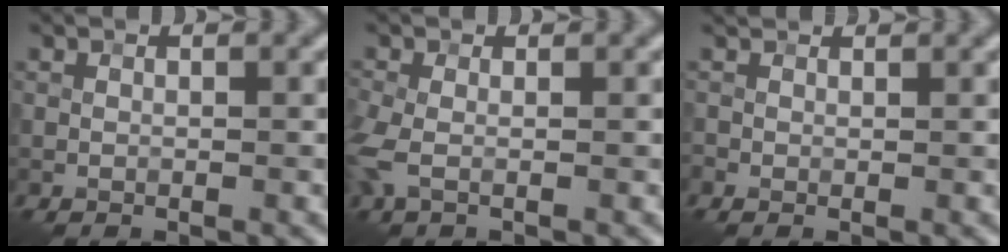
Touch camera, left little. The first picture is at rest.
{"total": 2.8, "force": [-0.6, 1.6, 2.2], "torque": [-0.066, -0.006, -0.019]}
{"total": 0.8, "force": [0.3, 0.7, 0.3], "torque": [-0.010, 0.000, -0.002]}